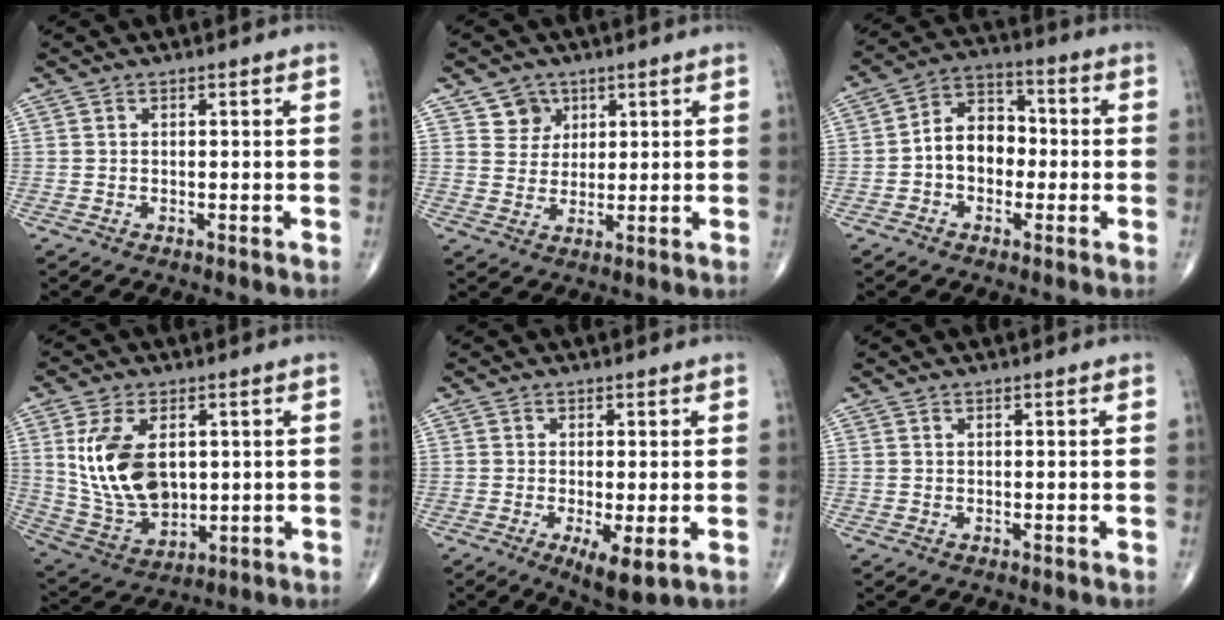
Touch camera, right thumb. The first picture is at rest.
{"total": 4.9, "force": [2.6, 4.0, 0.7], "torque": [0.012, -0.015, 0.046]}
{"total": 9.4, "force": [-1.0, 7.0, 6.2], "torque": [-0.069, 0.033, -0.032]}
{"total": 14.4, "force": [2.7, 8.8, 11.1], "torque": [-0.199, -0.013, 0.069]}
{"total": 5.7, "force": [-1.6, 1.7, 5.2], "torque": [-0.089, -0.019, -0.022]}
{"total": 0.0}